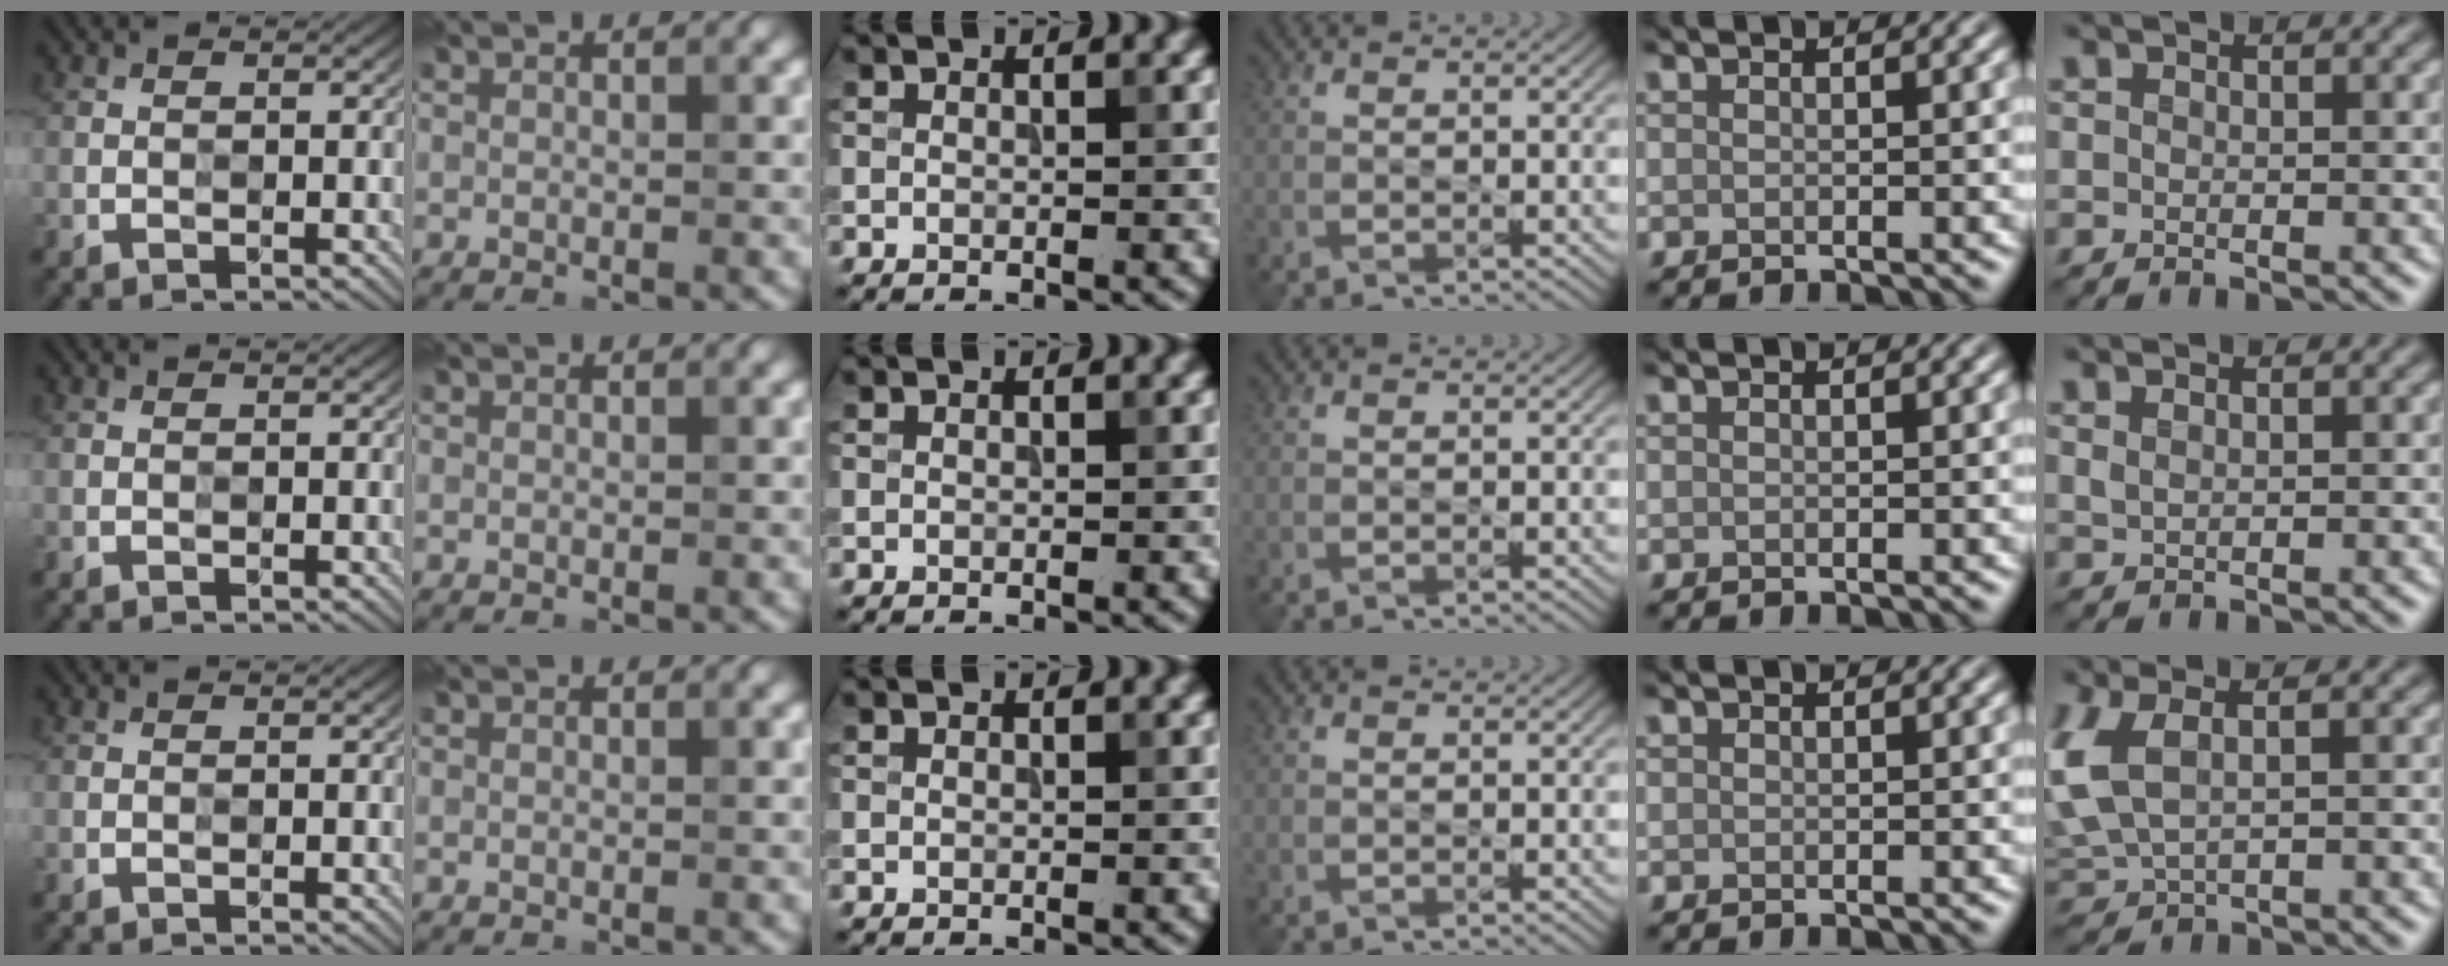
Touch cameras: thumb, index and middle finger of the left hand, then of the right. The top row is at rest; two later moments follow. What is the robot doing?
{"motion": "press", "object": "sticky note"}